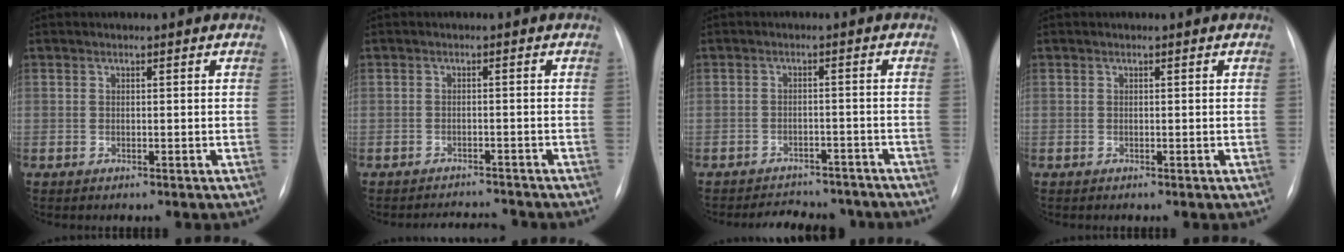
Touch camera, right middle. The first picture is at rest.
{"total": 3.6, "force": [-3.6, 0.0, -0.2], "torque": [0.001, -0.002, -0.052]}
{"total": 9.8, "force": [-8.9, 3.5, 2.3], "torque": [-0.030, 0.007, -0.105]}
{"total": 0.0}